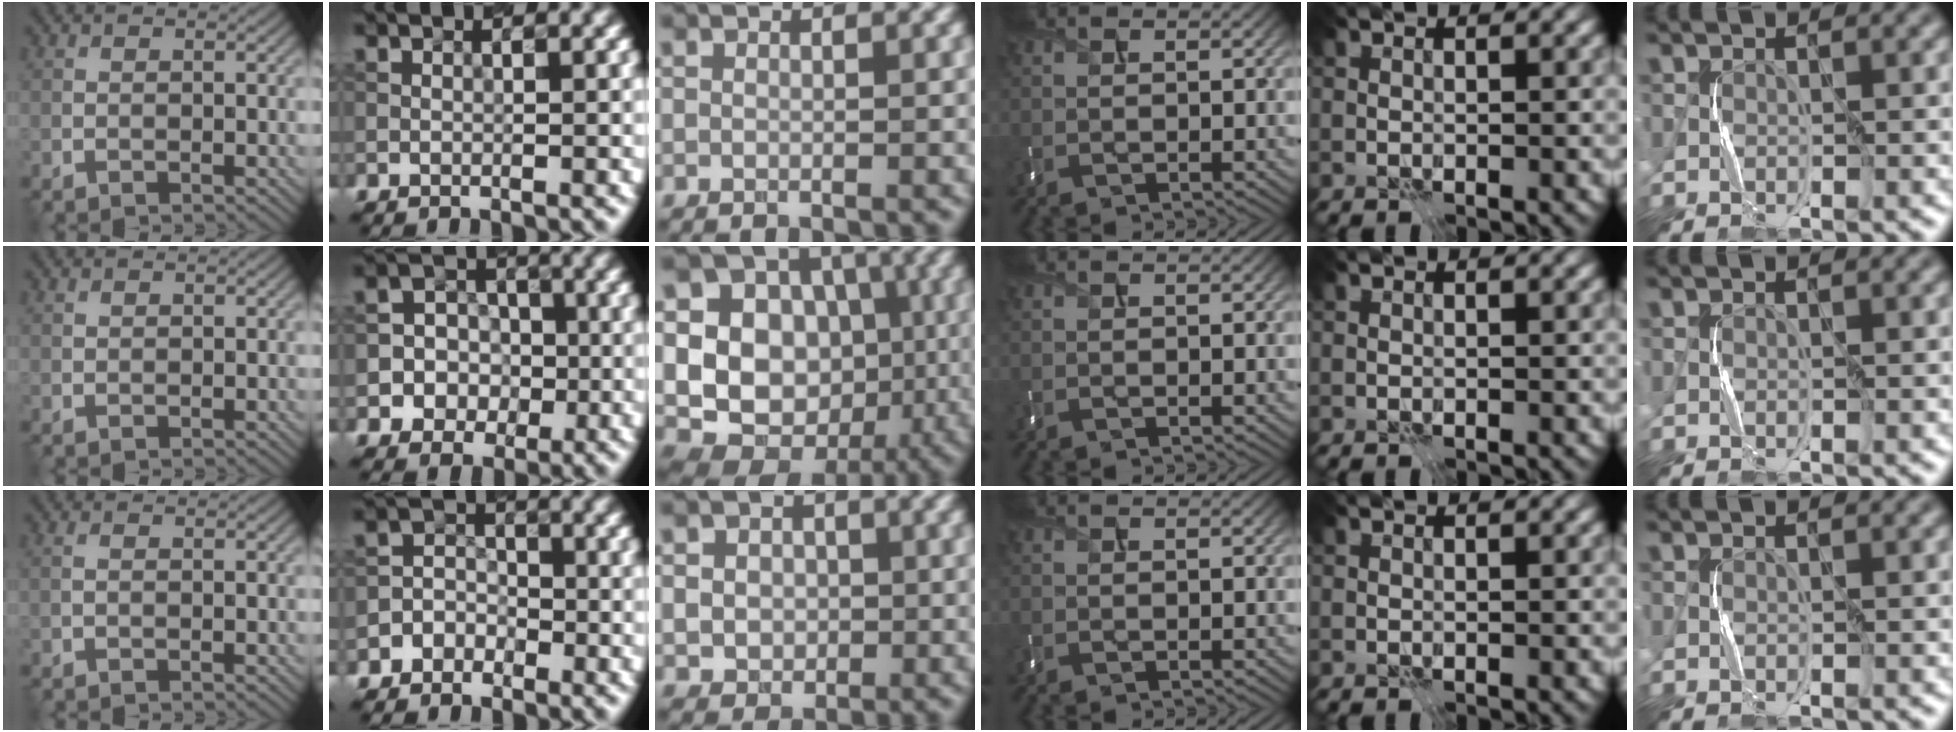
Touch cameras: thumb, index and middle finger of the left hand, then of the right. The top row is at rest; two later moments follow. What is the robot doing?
{"motion": "press", "object": "memory foam"}